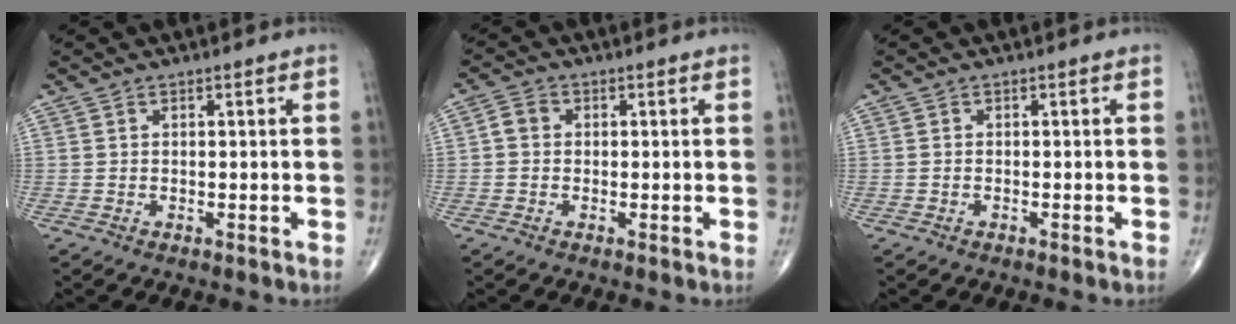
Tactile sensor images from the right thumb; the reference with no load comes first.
{"total": 2.5, "force": [0.0, 2.1, 1.3], "torque": [-0.019, 0.008, -0.008]}
{"total": 0.0}